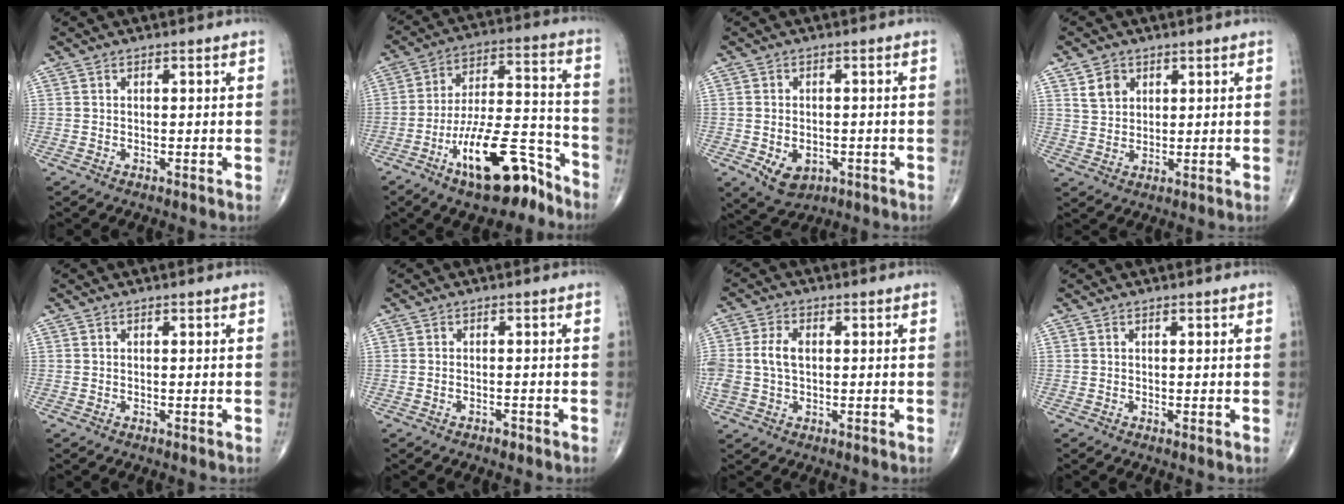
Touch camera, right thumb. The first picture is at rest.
{"total": 17.7, "force": [-10.9, 6.4, 12.4], "torque": [-0.186, 0.090, -0.183]}
{"total": 6.3, "force": [-2.0, 4.4, 4.0], "torque": [-0.053, 0.003, -0.019]}
{"total": 4.5, "force": [2.3, 3.5, 1.8], "torque": [-0.017, -0.014, 0.047]}
{"total": 0.0}
{"total": 1.1, "force": [-0.8, 0.6, 0.5], "torque": [-0.013, 0.007, -0.011]}
{"total": 6.7, "force": [0.4, 4.4, 5.1], "torque": [-0.120, 0.014, 0.010]}
{"total": 0.0}